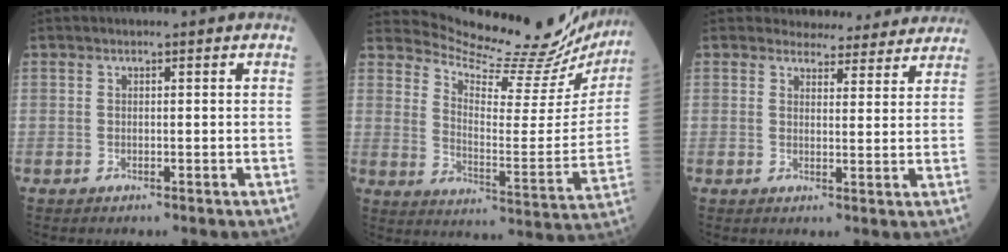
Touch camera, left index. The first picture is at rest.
{"total": 21.4, "force": [20.8, 3.2, 4.0], "torque": [-0.061, -0.093, 0.255]}
{"total": 8.6, "force": [8.1, 2.8, 0.5], "torque": [0.022, -0.002, 0.074]}